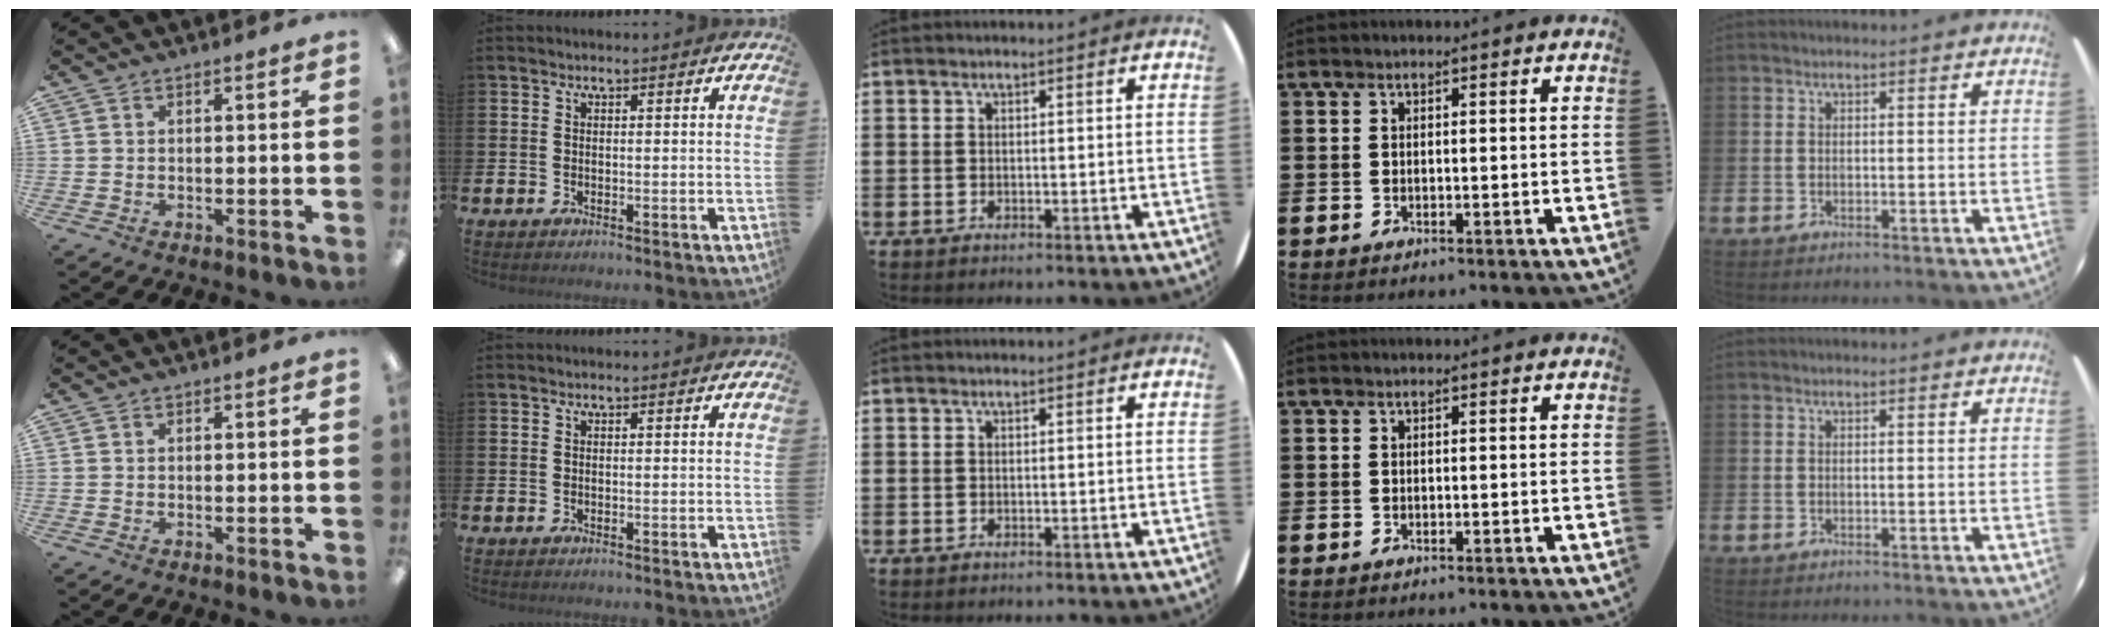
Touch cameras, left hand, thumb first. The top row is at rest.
{}